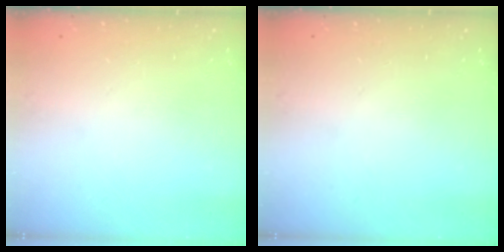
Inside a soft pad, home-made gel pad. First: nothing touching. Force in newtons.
{"total": 0.0}